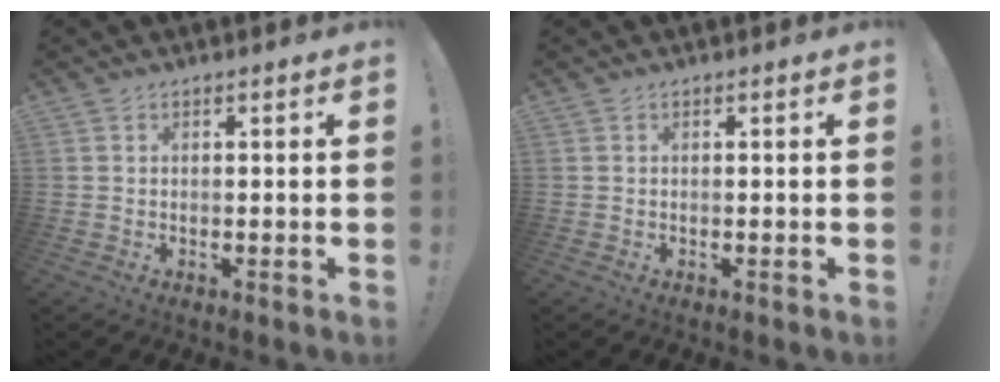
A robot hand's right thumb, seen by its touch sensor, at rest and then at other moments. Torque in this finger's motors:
{"motor_torque": [0.00, 0.00, 0.09, -0.09, 0.00]}